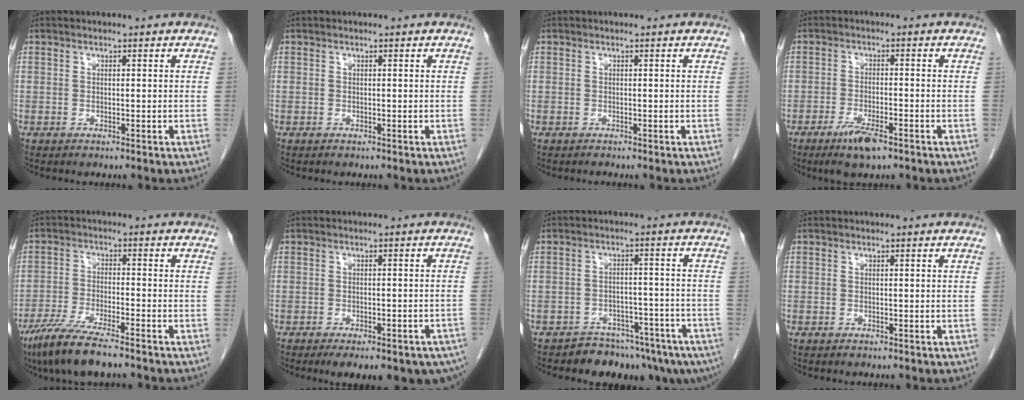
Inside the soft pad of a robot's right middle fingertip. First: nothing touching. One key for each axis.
{"total": 0.0}
{"total": 0.0}
{"total": 5.3, "fx": -3.5, "fy": 1.1, "fz": 3.8, "tx": -0.077, "ty": -0.008, "tz": -0.059}
{"total": 9.4, "fx": -7.1, "fy": 0.9, "fz": 6.1, "tx": -0.112, "ty": -0.025, "tz": -0.127}
{"total": 16.1, "fx": -11.8, "fy": 4.8, "fz": 9.9, "tx": -0.103, "ty": -0.002, "tz": -0.138}
{"total": 10.2, "fx": -8.6, "fy": 4.5, "fz": 3.1, "tx": -0.011, "ty": 0.027, "tz": -0.111}
{"total": 0.0}